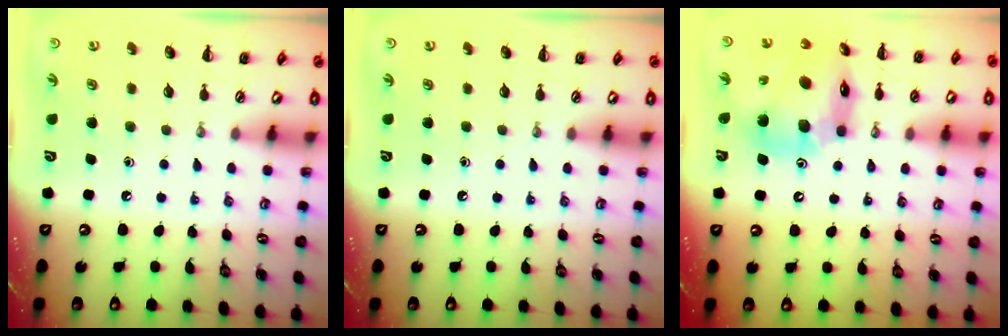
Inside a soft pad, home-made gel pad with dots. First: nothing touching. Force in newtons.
{"total": 0.0}
{"total": 16.4, "press": 15.8, "slide": 4.5}